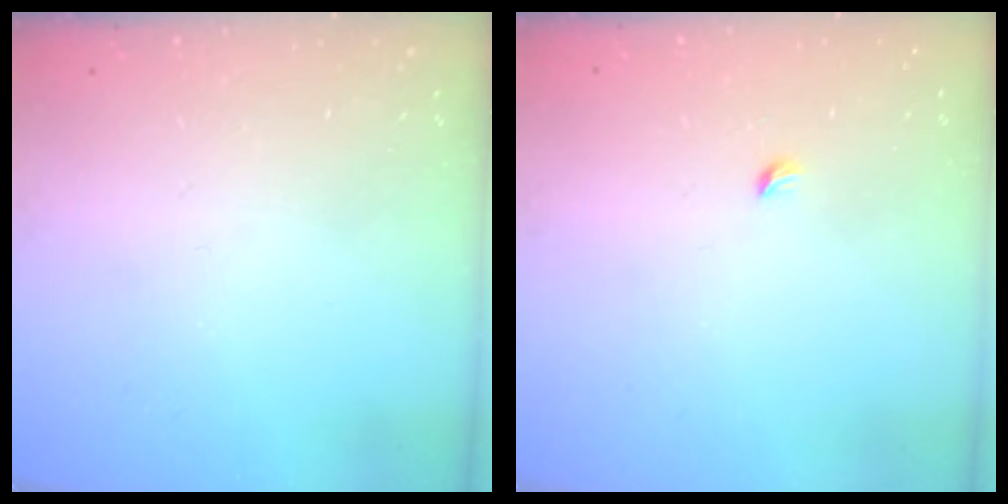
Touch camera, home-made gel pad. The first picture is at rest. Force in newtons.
{"total": 2.7, "press": 2.6, "slide": 0.6}